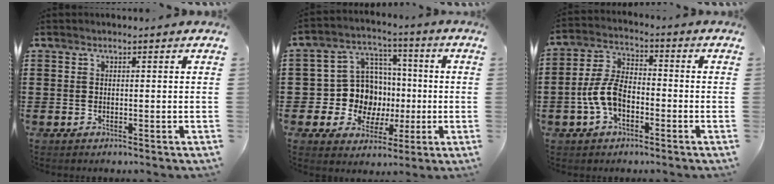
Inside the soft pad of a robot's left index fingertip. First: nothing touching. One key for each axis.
{"total": 10.3, "fx": -0.5, "fy": 9.8, "fz": 3.0, "tx": -0.099, "ty": 0.002, "tz": 0.000}
{"total": 7.0, "fx": -2.8, "fy": 3.9, "fz": 5.1, "tx": -0.129, "ty": 0.003, "tz": -0.061}